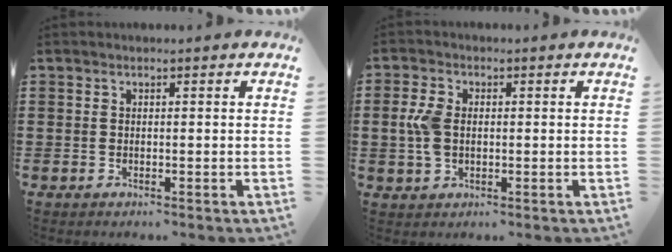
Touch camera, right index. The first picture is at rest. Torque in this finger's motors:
{"motor_torque": [0.51, 0.25, 0.08, 0.05]}